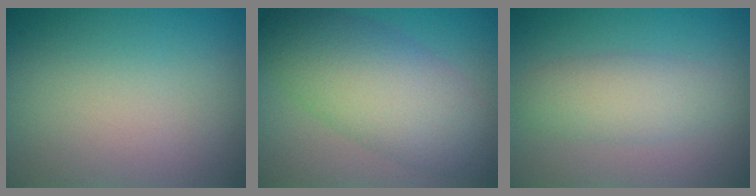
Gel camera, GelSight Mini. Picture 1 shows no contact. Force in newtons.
{"total": 7.8, "press": 7.8, "slide": 0.4}
{"total": 3.3, "press": 3.3, "slide": 0.0}